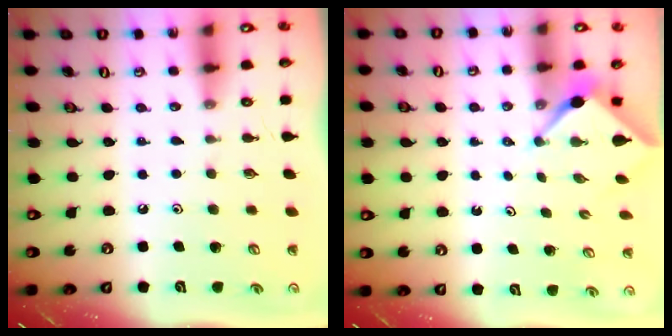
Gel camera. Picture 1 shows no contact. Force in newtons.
{"total": 2.5, "press": 2.5, "slide": 0.3}